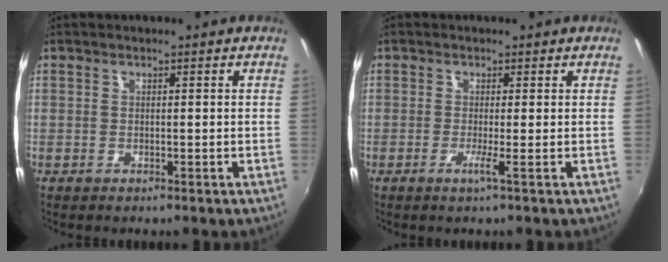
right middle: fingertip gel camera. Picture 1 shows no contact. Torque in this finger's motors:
{"motor_torque": [0.93, -0.92, 0.01, 0.04]}